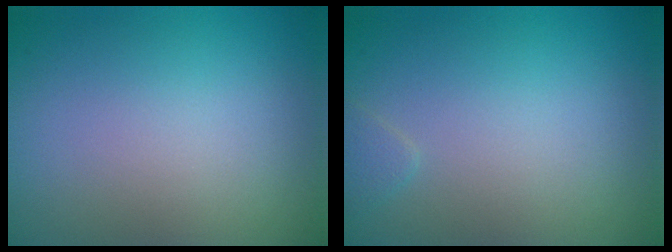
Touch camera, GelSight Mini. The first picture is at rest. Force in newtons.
{"total": 0.7, "press": 0.7, "slide": 0.0}